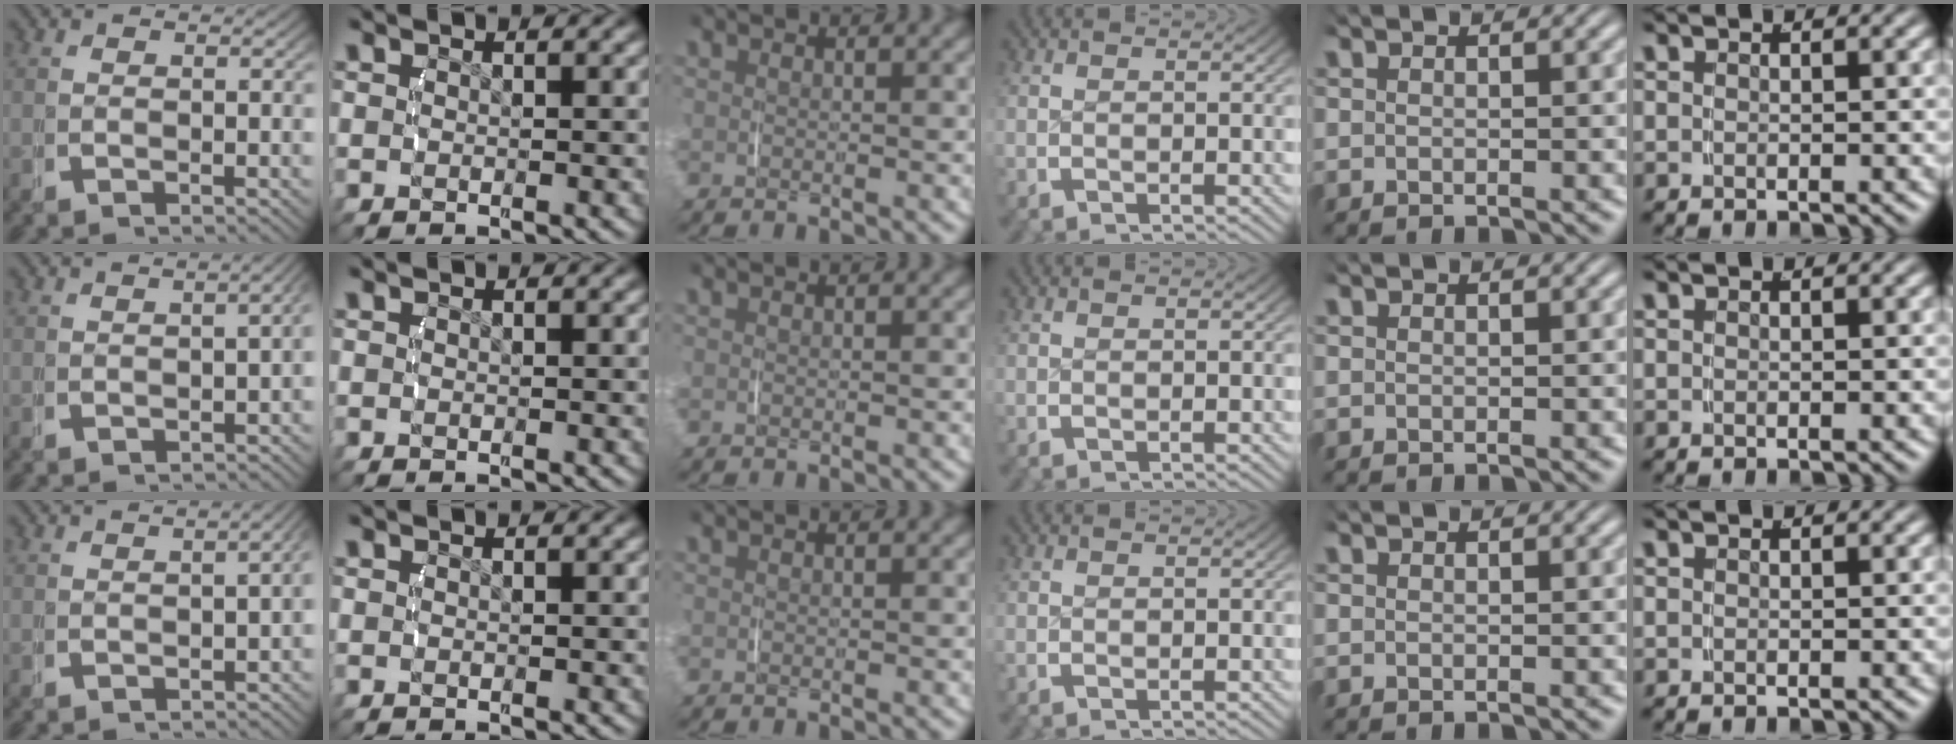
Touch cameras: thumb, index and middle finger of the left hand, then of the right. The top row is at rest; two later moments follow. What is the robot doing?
{"motion": "lift_and_place", "object": "jewelry box"}